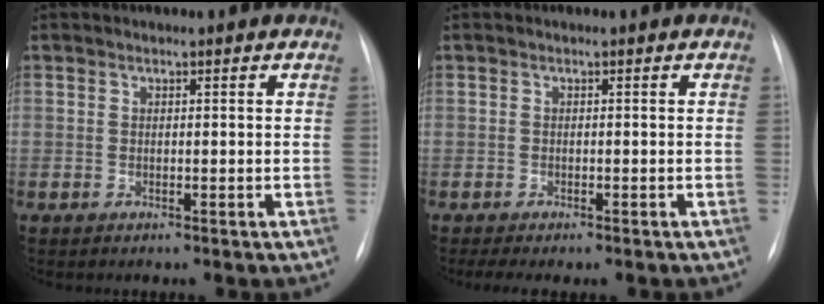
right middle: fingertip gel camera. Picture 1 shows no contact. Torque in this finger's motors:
{"motor_torque": [0.25, -0.23, 0.03, 0.01]}